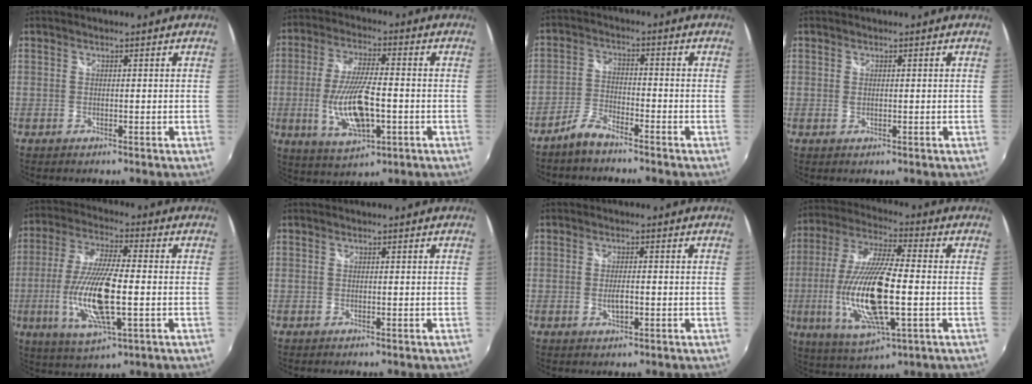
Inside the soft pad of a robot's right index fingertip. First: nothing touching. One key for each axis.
{"total": 13.2, "fx": -3.0, "fy": 4.7, "fz": 12.0, "tx": -0.239, "ty": -0.013, "tz": -0.048}
{"total": 4.8, "fx": -4.1, "fy": 1.2, "fz": 2.2, "tx": -0.059, "ty": 0.006, "tz": -0.085}
{"total": 0.8, "fx": -0.1, "fy": 0.5, "fz": 0.6, "tx": -0.014, "ty": -0.002, "tz": -0.001}
{"total": 16.1, "fx": -3.2, "fy": 4.3, "fz": 15.2, "tx": -0.311, "ty": -0.016, "tz": -0.058}
{"total": 0.0}
{"total": 2.8, "fx": -0.7, "fy": 1.1, "fz": 2.4, "tx": -0.043, "ty": -0.005, "tz": -0.010}
{"total": 19.6, "fx": -3.5, "fy": 5.4, "fz": 18.5, "tx": -0.376, "ty": -0.018, "tz": -0.059}